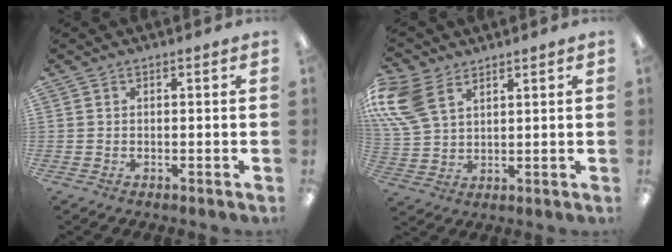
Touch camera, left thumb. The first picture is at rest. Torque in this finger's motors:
{"motor_torque": [0.57, 1.03, 1.37, -1.40, 0.60]}